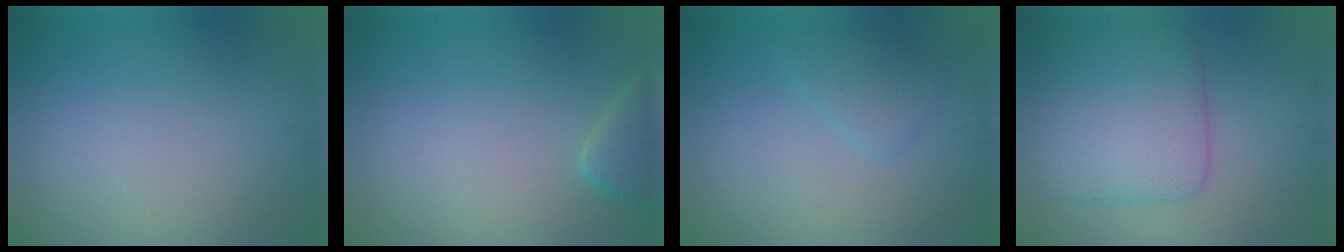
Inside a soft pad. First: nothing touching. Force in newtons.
{"total": 2.4, "press": 2.4, "slide": 0.3}
{"total": 2.0, "press": 2.0, "slide": 0.1}
{"total": 6.3, "press": 6.3, "slide": 0.1}